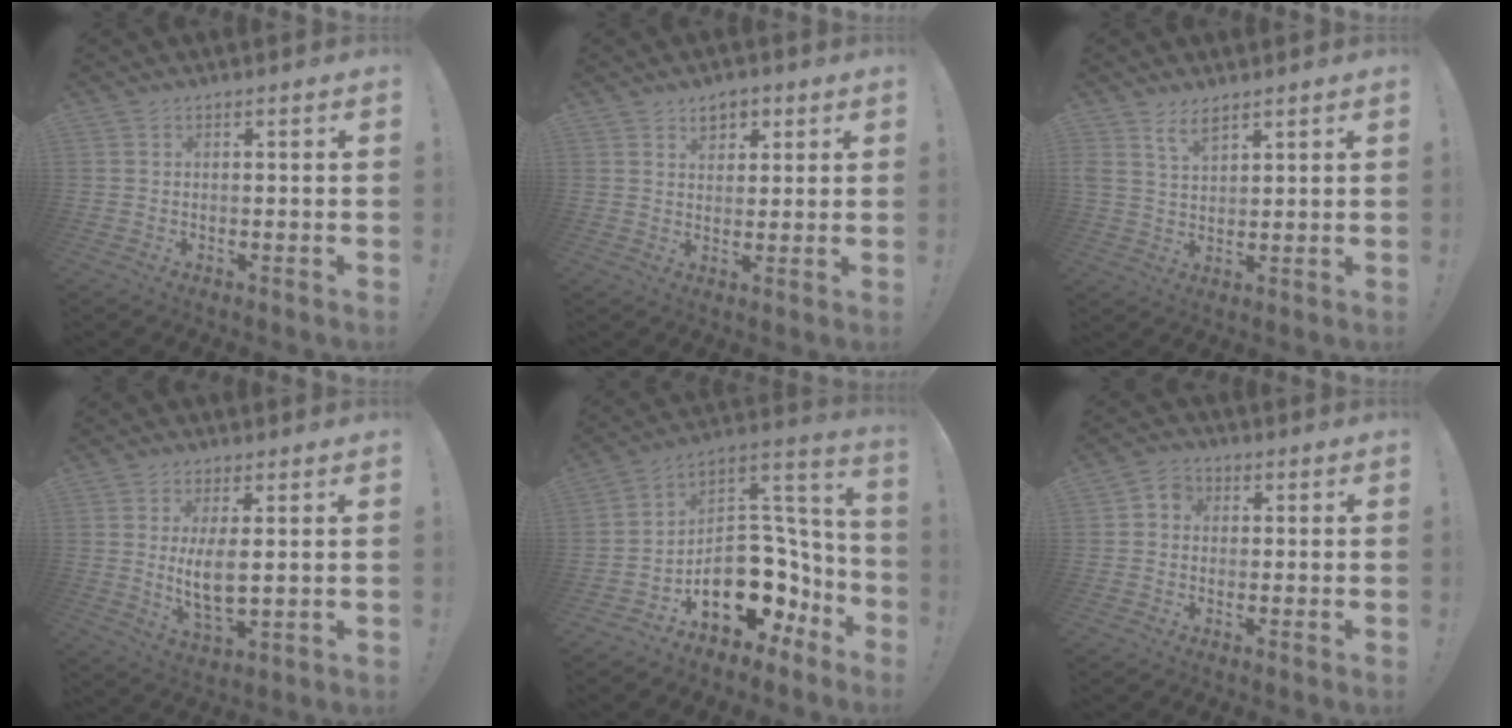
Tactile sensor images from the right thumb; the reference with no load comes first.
{"total": 5.1, "force": [2.9, 3.7, 2.0], "torque": [-0.014, -0.012, 0.050]}
{"total": 5.5, "force": [4.0, 2.3, 3.0], "torque": [-0.067, -0.013, 0.076]}
{"total": 8.2, "force": [1.6, 3.0, 7.4], "torque": [-0.146, -0.021, 0.026]}
{"total": 17.2, "force": [-5.0, 12.7, 10.5], "torque": [-0.124, 0.013, -0.050]}
{"total": 3.8, "force": [-0.1, 3.4, 1.7], "torque": [-0.024, 0.007, -0.001]}